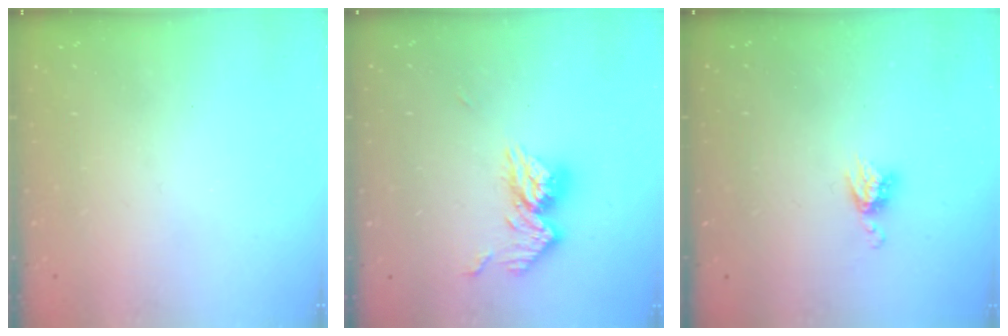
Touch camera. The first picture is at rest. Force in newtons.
{"total": 11.2, "press": 11.1, "slide": 1.0}
{"total": 4.6, "press": 4.6, "slide": 0.3}